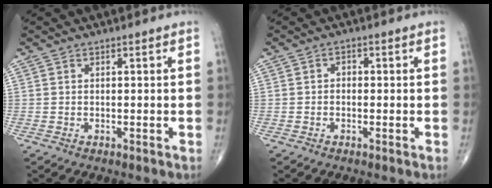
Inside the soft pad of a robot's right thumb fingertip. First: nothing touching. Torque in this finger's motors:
{"motor_torque": [-0.42, -0.23, 0.14, 0.10, 0.04]}